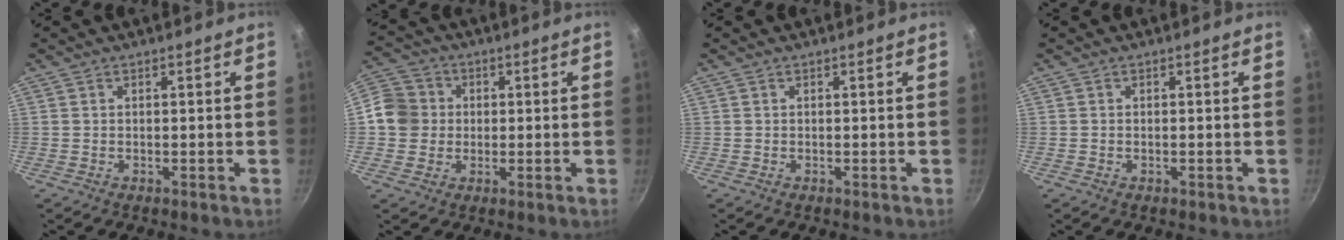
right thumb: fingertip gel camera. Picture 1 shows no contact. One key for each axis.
{"total": 9.0, "fx": 0.3, "fy": 8.4, "fz": 3.3, "tx": -0.028, "ty": 0.016, "tz": -0.014}
{"total": 0.0}
{"total": 0.0}